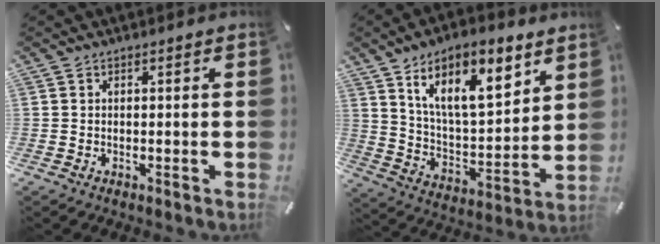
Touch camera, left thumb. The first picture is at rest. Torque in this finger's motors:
{"motor_torque": [2.52, 2.49, 1.37, -1.40, 0.20]}